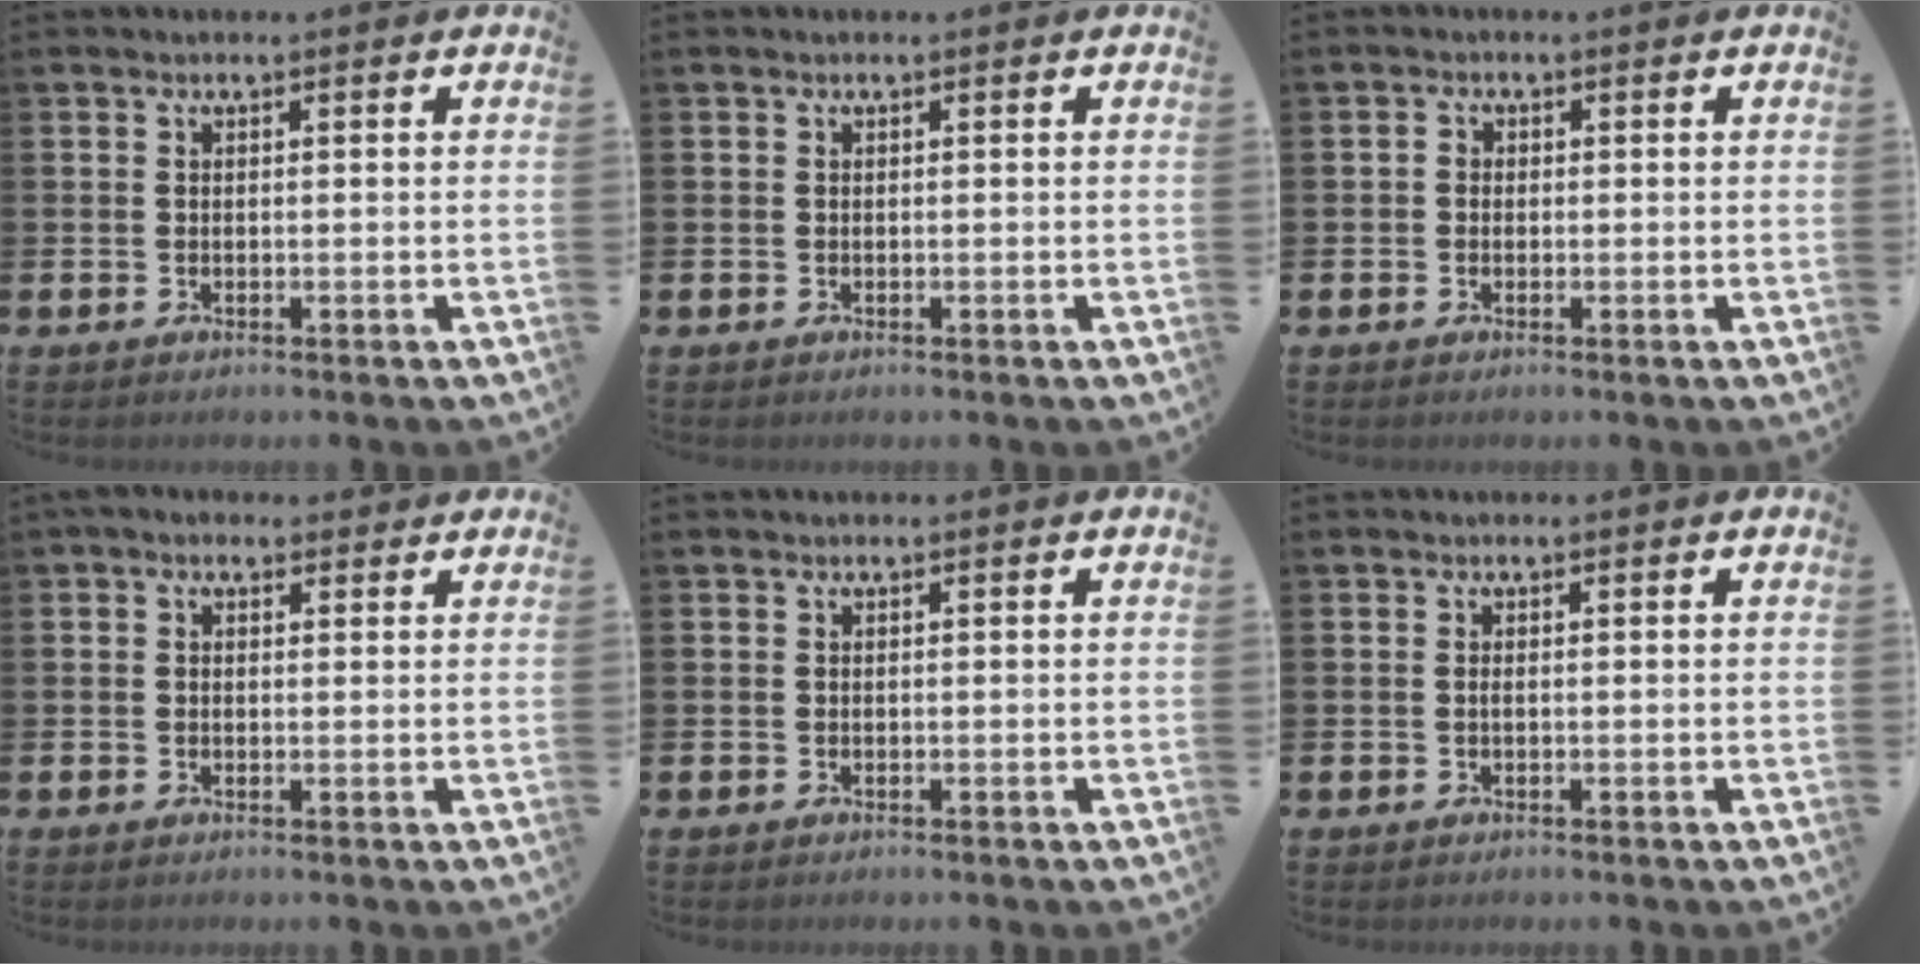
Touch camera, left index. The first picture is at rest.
{"total": 0.0}
{"total": 1.1, "force": [-0.2, 1.0, 0.5], "torque": [-0.005, 0.004, -0.007]}
{"total": 2.0, "force": [1.4, 1.3, 0.6], "torque": [-0.002, 0.001, 0.022]}
{"total": 0.0}
{"total": 0.0}